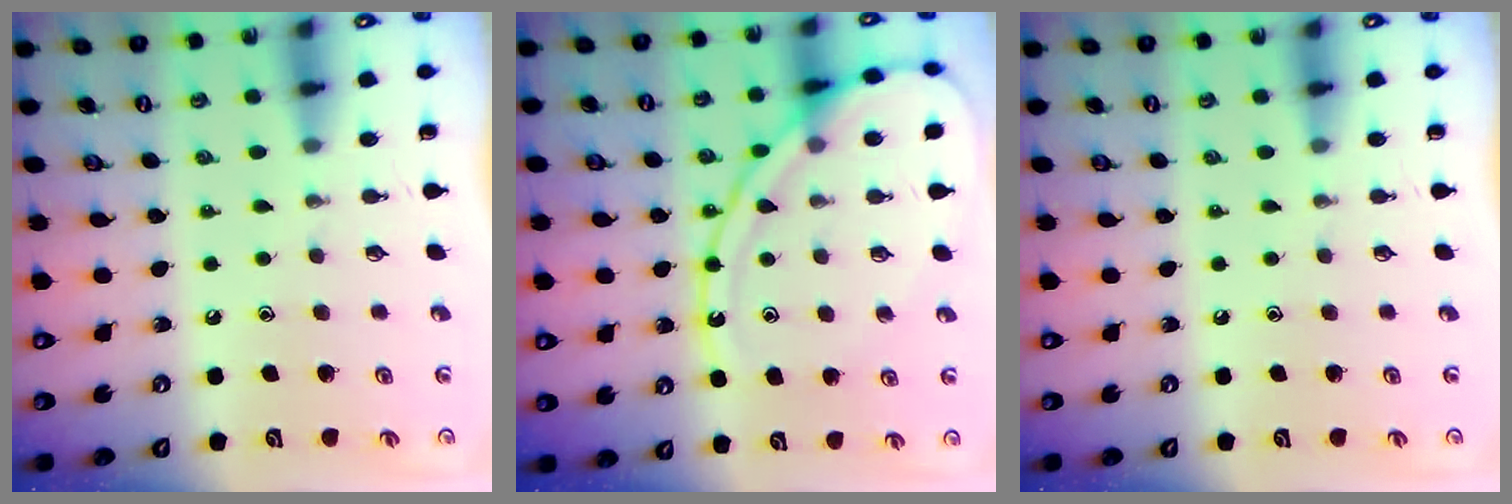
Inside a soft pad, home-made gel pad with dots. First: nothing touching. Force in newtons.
{"total": 15.3, "press": 15.3, "slide": 1.5}
{"total": 0.0}